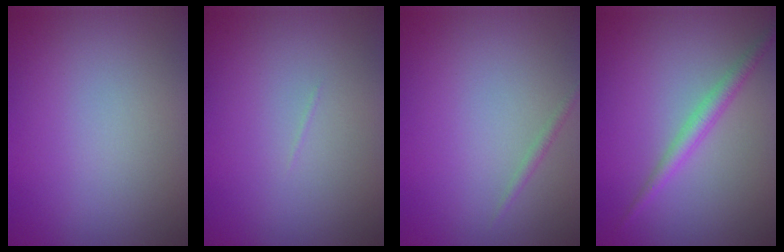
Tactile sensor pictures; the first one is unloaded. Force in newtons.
{"total": 0.0}
{"total": 0.7, "press": 0.7, "slide": 0.0}
{"total": 2.1, "press": 2.1, "slide": 0.1}